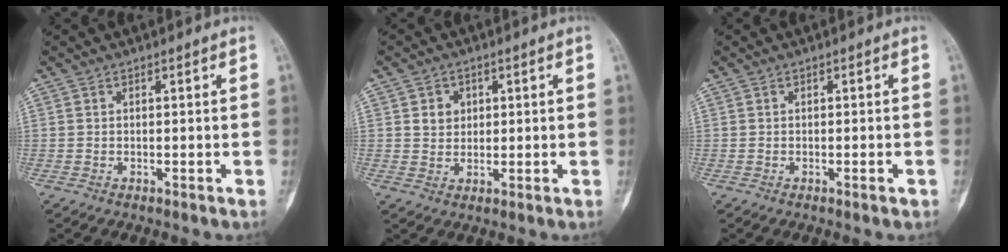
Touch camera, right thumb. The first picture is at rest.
{"total": 3.7, "force": [1.1, 3.2, 1.4], "torque": [-0.004, -0.003, 0.019]}
{"total": 1.1, "force": [-0.5, 0.2, 0.9], "torque": [-0.015, -0.001, -0.006]}